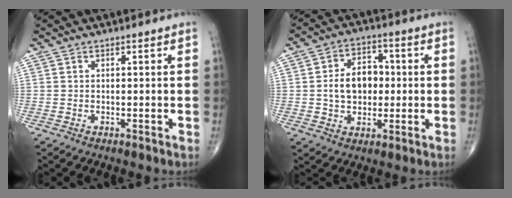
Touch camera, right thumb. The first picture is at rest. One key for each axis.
{"total": 9.8, "fx": 0.2, "fy": 7.1, "fz": 6.7, "tx": -0.082, "ty": 0.017, "tz": 0.000}